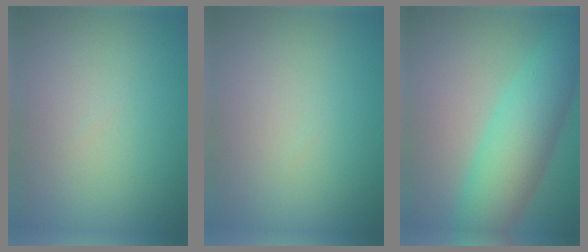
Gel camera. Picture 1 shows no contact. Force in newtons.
{"total": 0.0}
{"total": 6.8, "press": 6.8, "slide": 0.1}